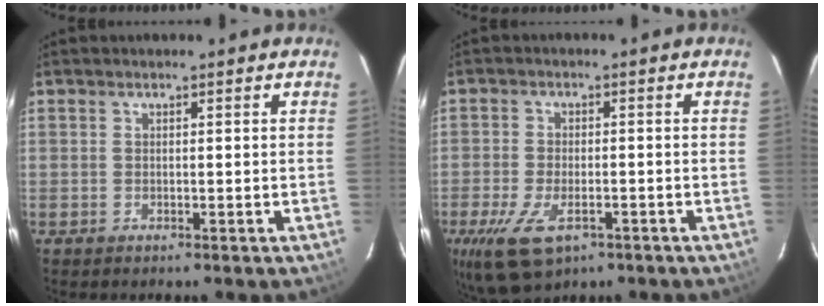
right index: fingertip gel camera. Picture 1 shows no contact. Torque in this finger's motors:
{"motor_torque": [1.05, -0.96, 0.61, 0.13]}